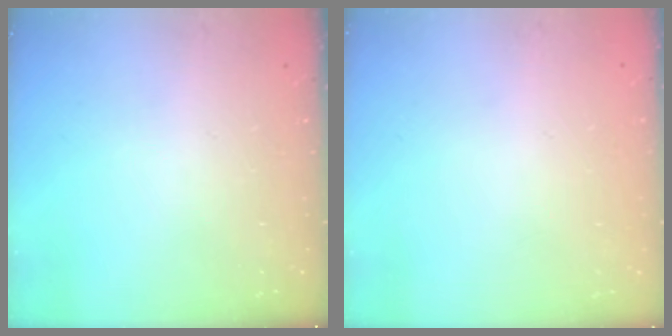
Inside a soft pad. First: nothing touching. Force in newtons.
{"total": 0.0}